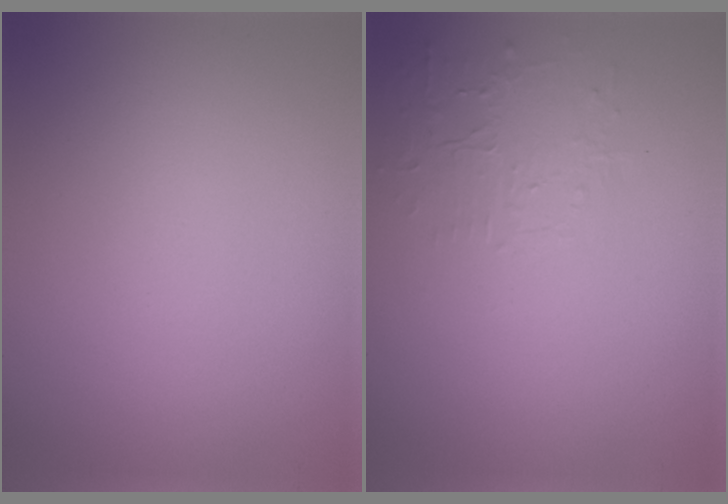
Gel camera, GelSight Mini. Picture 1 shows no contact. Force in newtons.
{"total": 1.5, "press": 0.1, "slide": 1.5}